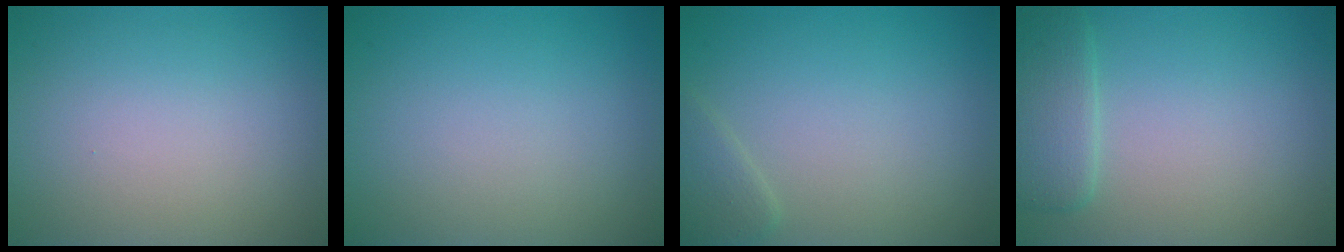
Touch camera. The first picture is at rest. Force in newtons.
{"total": 0.0}
{"total": 1.4, "press": 1.4, "slide": 0.1}
{"total": 2.4, "press": 1.7, "slide": 1.7}